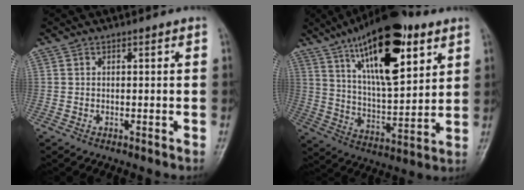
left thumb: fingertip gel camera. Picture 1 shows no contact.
{"total": 22.3, "force": [11.2, 8.3, 17.5], "torque": [-0.254, -0.036, 0.189]}